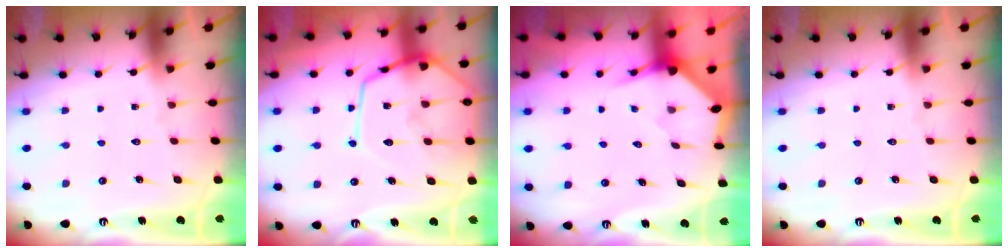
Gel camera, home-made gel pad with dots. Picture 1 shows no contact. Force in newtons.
{"total": 15.7, "press": 15.6, "slide": 1.4}
{"total": 3.4, "press": 3.3, "slide": 0.3}
{"total": 0.0}